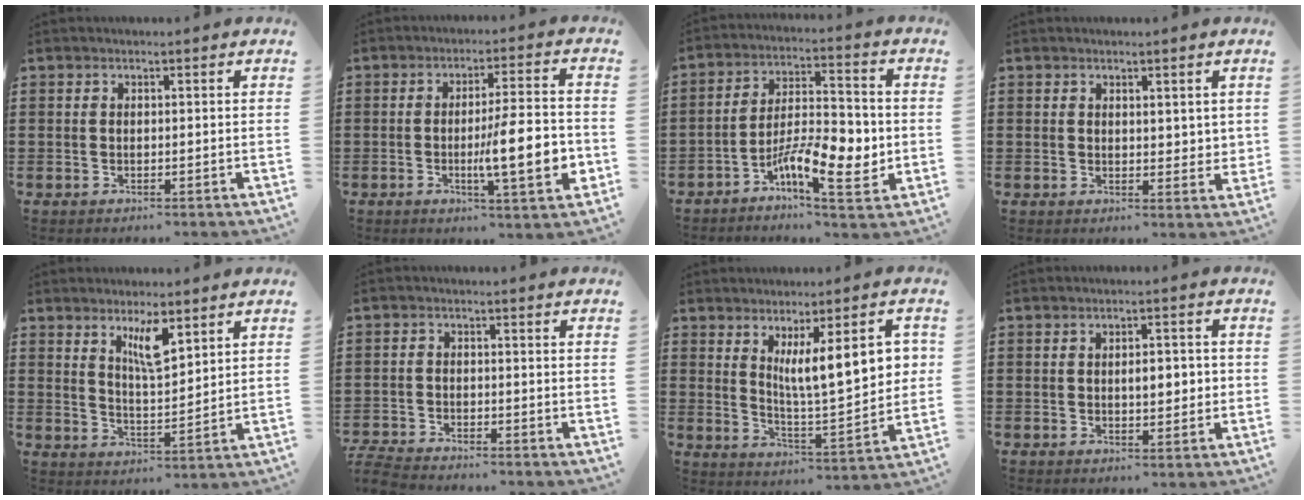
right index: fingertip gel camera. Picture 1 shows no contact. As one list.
[{"total": 10.9, "force": [-2.2, 2.0, 10.5], "torque": [-0.146, -0.011, -0.037]}, {"total": 10.6, "force": [-3.7, 4.1, 9.1], "torque": [-0.155, 0.003, -0.062]}, {"total": 2.3, "force": [1.7, 1.4, 0.9], "torque": [-0.006, 0.003, 0.029]}, {"total": 5.7, "force": [3.5, 1.5, 4.3], "torque": [-0.077, -0.002, 0.057]}, {"total": 3.4, "force": [-3.4, 0.3, 0.3], "torque": [-0.023, -0.004, -0.076]}, {"total": 10.7, "force": [3.7, 2.6, 9.7], "torque": [-0.171, -0.002, 0.060]}, {"total": 3.6, "force": [-0.1, 1.8, 3.2], "torque": [-0.045, -0.001, -0.009]}]